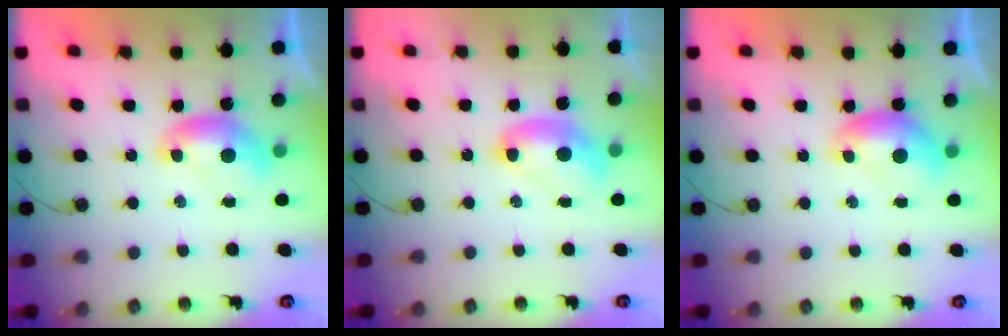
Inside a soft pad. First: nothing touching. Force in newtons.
{"total": 2.6, "press": 2.6, "slide": 0.1}
{"total": 0.9, "press": 0.6, "slide": 0.6}